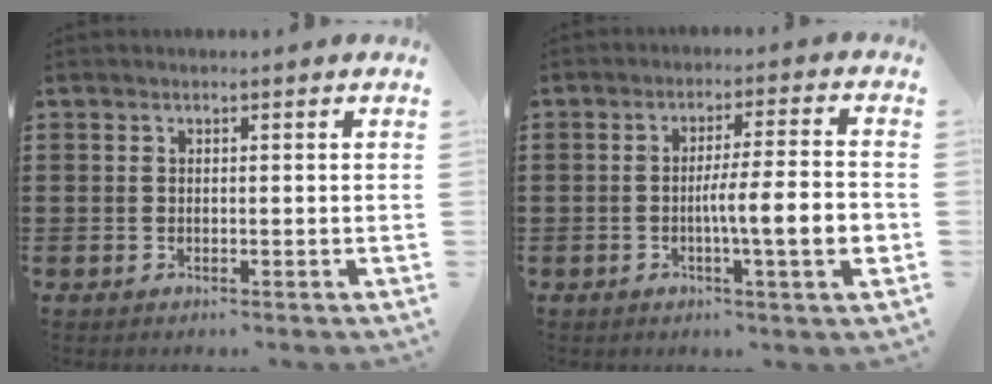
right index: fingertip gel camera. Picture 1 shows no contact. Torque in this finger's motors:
{"motor_torque": [1.64, -0.50, 0.81, 0.14]}